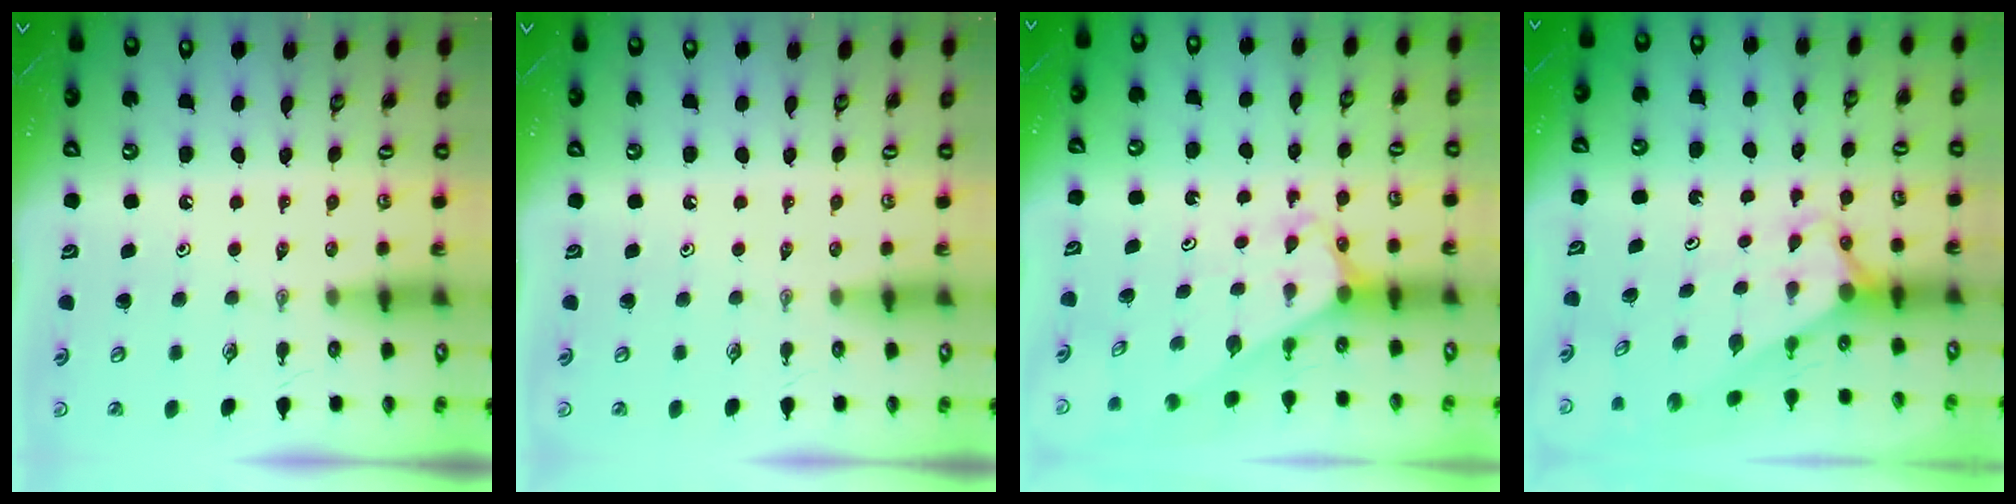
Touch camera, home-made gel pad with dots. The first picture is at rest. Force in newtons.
{"total": 0.0}
{"total": 2.7, "press": 2.7, "slide": 0.2}
{"total": 2.6, "press": 2.6, "slide": 0.0}